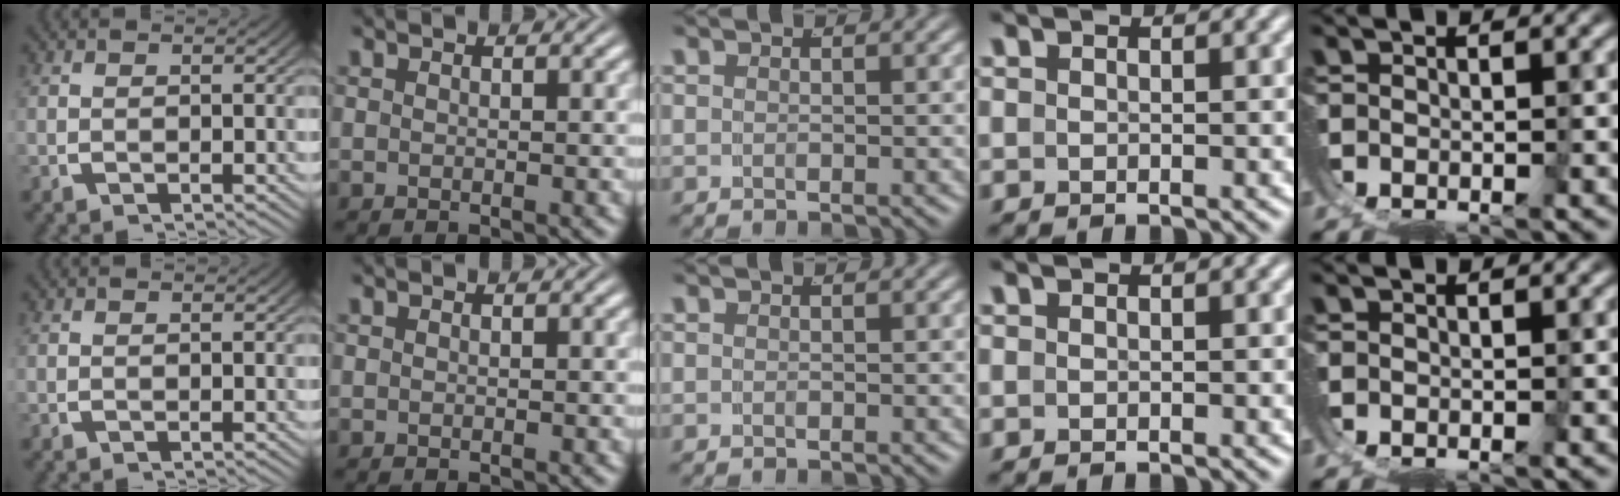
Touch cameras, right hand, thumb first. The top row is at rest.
{}